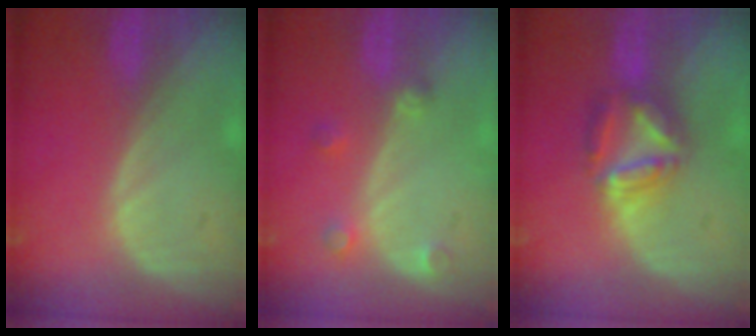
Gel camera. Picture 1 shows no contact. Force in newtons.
{"total": 2.6, "press": 2.6, "slide": 0.4}
{"total": 6.6, "press": 6.2, "slide": 2.5}